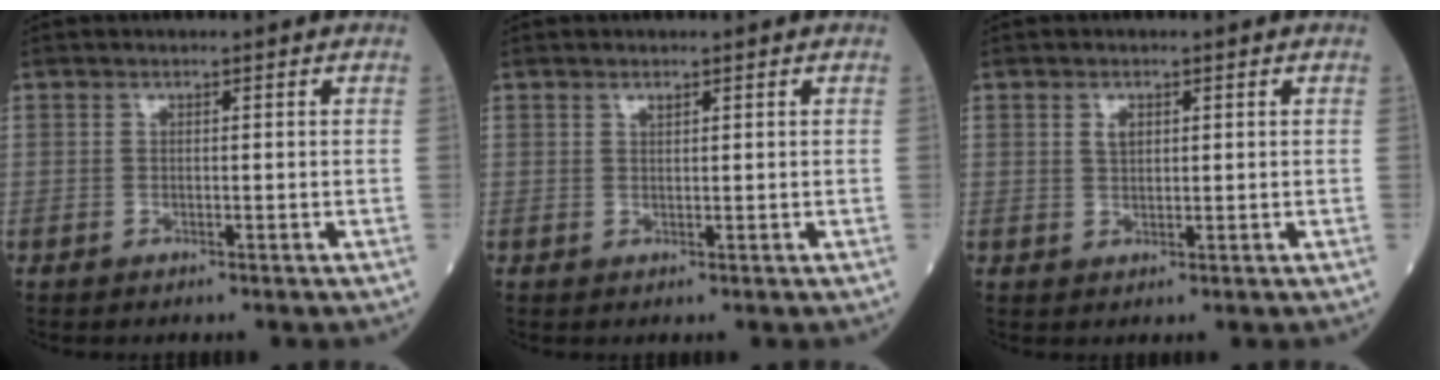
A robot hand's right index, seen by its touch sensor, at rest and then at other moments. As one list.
[{"total": 0.8, "force": [0.6, 0.2, 0.4], "torque": [-0.010, -0.002, 0.010]}, {"total": 1.8, "force": [0.7, 1.0, 1.3], "torque": [-0.022, 0.003, 0.014]}]